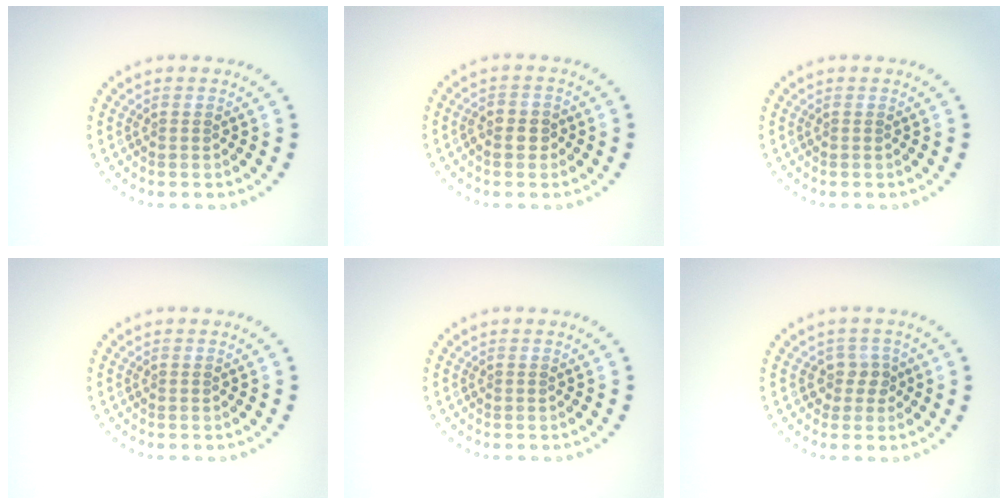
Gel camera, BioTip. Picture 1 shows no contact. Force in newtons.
{"total": 1.6, "press": 1.6, "slide": 0.5}
{"total": 0.0}
{"total": 0.0}
{"total": 0.0}
{"total": 1.9, "press": 1.5, "slide": 1.1}